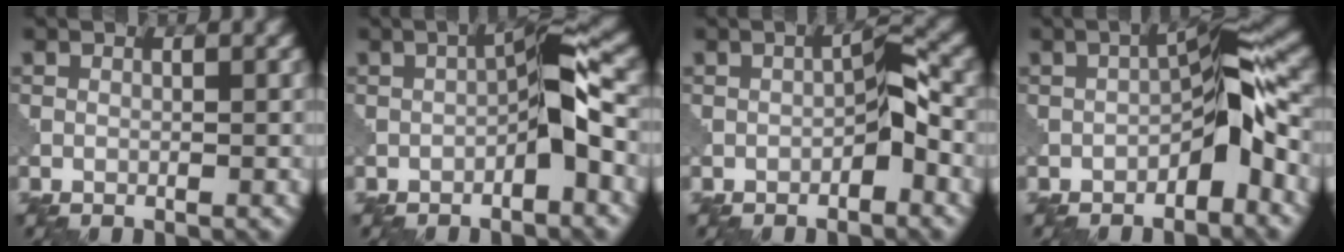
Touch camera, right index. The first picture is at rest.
{"total": 4.1, "force": [-1.3, 0.9, 3.7], "torque": [-0.061, 0.017, -0.027]}
{"total": 2.6, "force": [-1.1, 0.9, 2.2], "torque": [-0.033, 0.010, -0.021]}
{"total": 5.1, "force": [-2.1, 1.8, 4.3], "torque": [-0.059, 0.021, -0.041]}